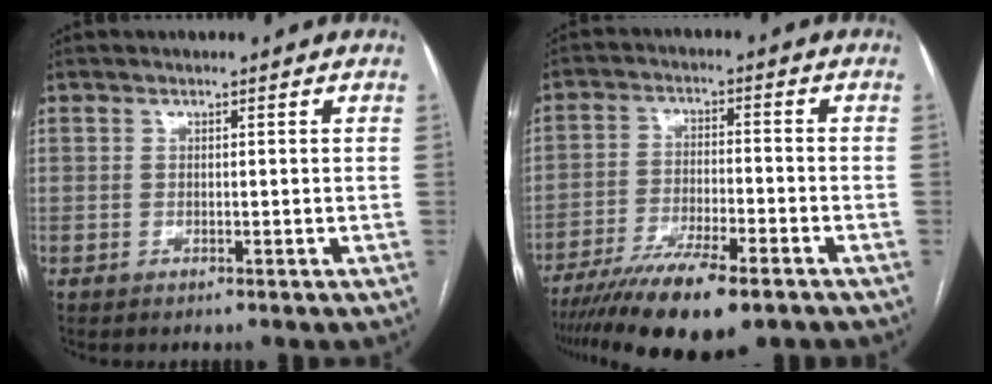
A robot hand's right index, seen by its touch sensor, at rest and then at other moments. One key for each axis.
{"total": 14.3, "fx": -10.5, "fy": 2.4, "fz": 9.4, "tx": -0.168, "ty": -0.032, "tz": -0.174}